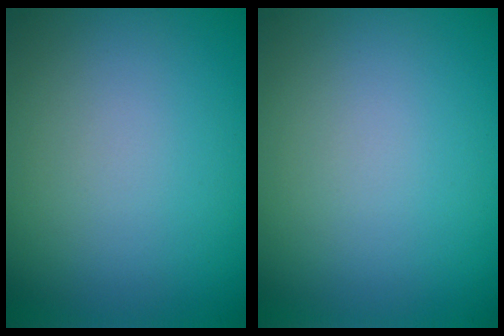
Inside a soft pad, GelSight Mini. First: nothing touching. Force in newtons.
{"total": 0.0}